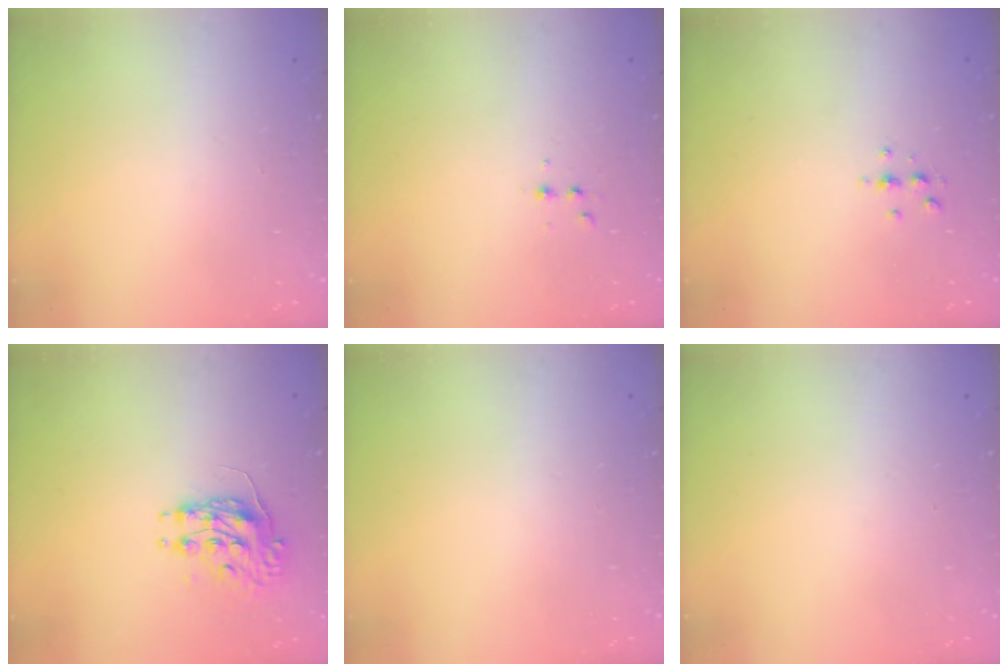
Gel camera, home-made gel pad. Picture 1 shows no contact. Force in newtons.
{"total": 2.9, "press": 2.7, "slide": 1.1}
{"total": 3.3, "press": 3.2, "slide": 0.4}
{"total": 8.6, "press": 8.6, "slide": 0.2}
{"total": 0.0}
{"total": 0.0}